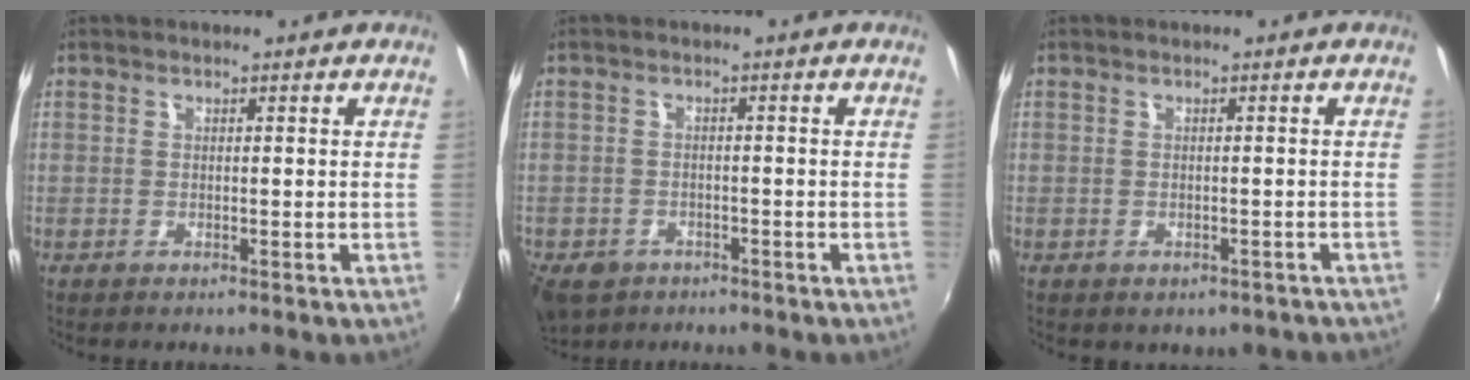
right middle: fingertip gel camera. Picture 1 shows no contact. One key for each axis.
{"total": 8.3, "fx": -5.0, "fy": 5.7, "fz": 3.5, "tx": -0.095, "ty": -0.017, "tz": -0.078}
{"total": 3.1, "fx": -2.1, "fy": 2.0, "fz": 1.2, "tx": -0.025, "ty": -0.008, "tz": -0.017}